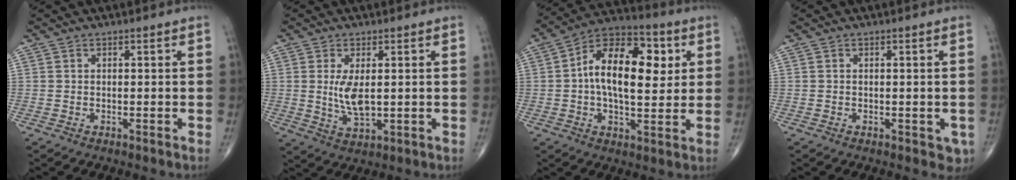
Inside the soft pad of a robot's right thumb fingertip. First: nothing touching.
{"total": 6.2, "force": [0.7, 2.6, 5.5], "torque": [-0.106, -0.016, 0.019]}
{"total": 17.2, "force": [2.8, 9.1, 14.3], "torque": [-0.210, 0.016, 0.035]}
{"total": 2.4, "force": [-0.7, 1.6, 1.7], "torque": [-0.003, 0.000, -0.007]}